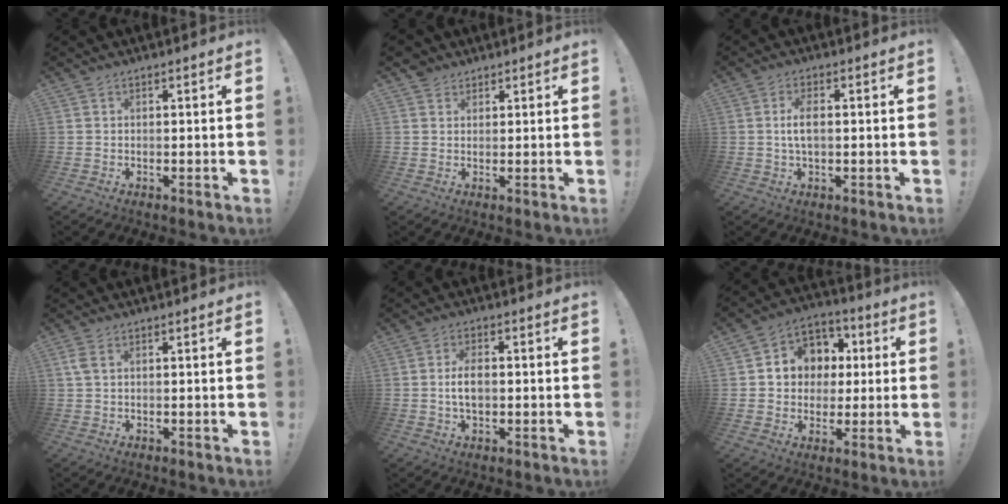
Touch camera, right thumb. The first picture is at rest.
{"total": 2.9, "force": [2.0, 2.1, 0.3], "torque": [-0.007, -0.004, 0.038]}
{"total": 4.9, "force": [0.2, 2.2, 4.4], "torque": [-0.083, 0.003, 0.000]}
{"total": 3.0, "force": [1.1, 1.3, 2.5], "torque": [-0.043, 0.002, 0.020]}
{"total": 5.4, "force": [-0.5, 2.9, 4.5], "torque": [-0.082, 0.002, -0.013]}
{"total": 10.3, "force": [0.9, 9.7, 3.3], "torque": [-0.044, 0.000, 0.026]}